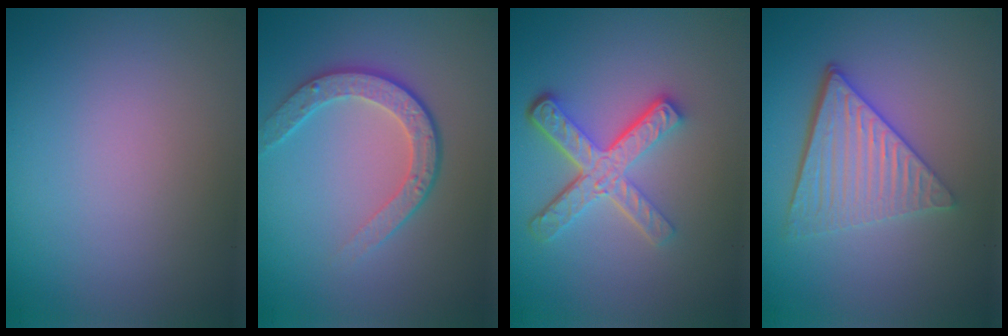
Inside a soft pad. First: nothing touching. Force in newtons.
{"total": 3.4, "press": 2.9, "slide": 1.8}
{"total": 5.0, "press": 3.6, "slide": 3.5}
{"total": 5.2, "press": 3.8, "slide": 3.5}